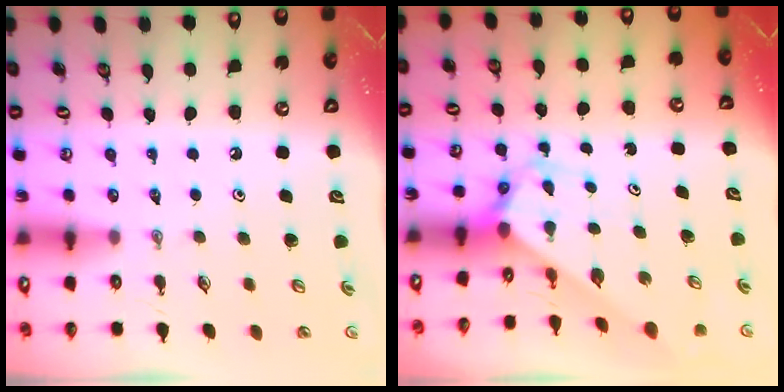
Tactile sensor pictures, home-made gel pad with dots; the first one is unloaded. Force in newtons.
{"total": 2.6, "press": 2.6, "slide": 0.2}